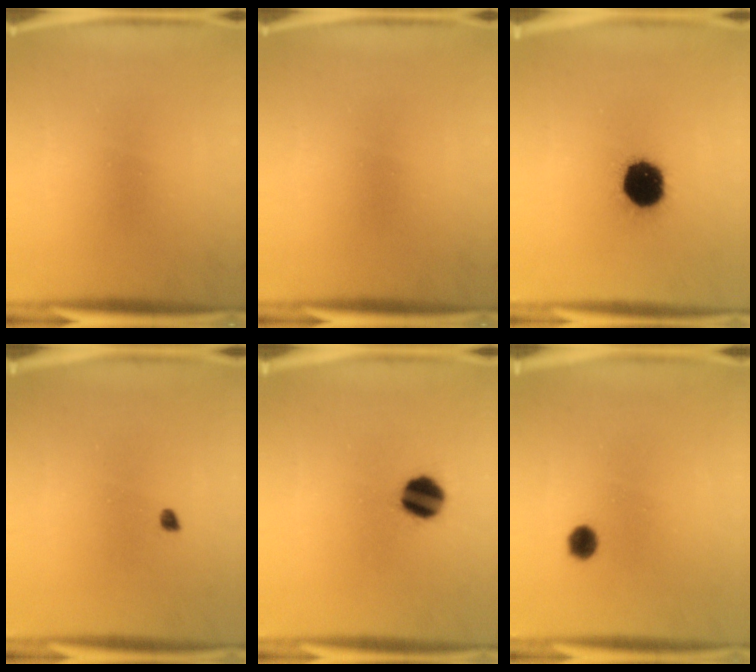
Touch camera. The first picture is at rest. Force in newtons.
{"total": 0.0}
{"total": 14.0}
{"total": 1.0}
{"total": 8.9}
{"total": 2.5}